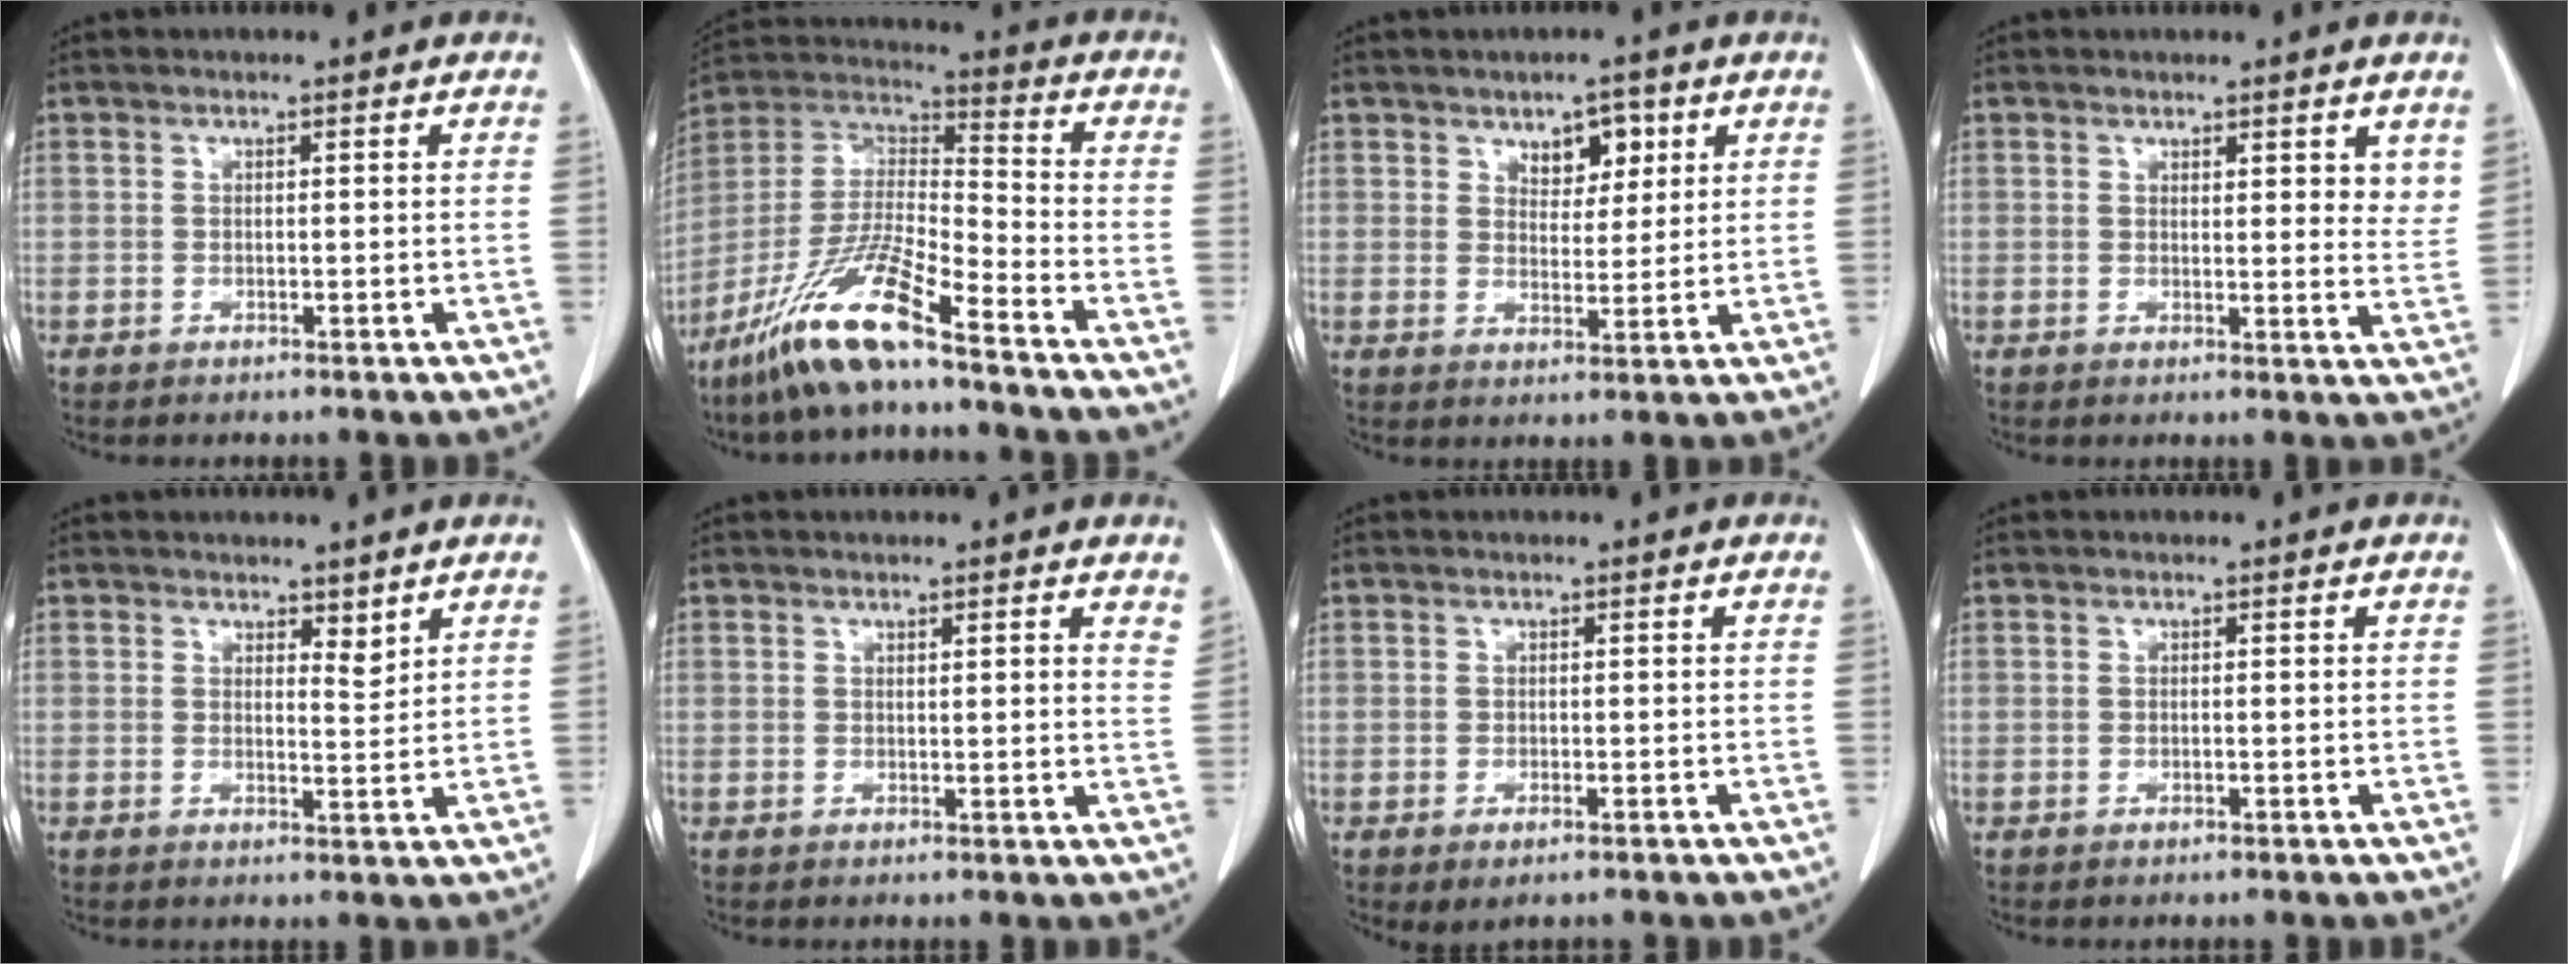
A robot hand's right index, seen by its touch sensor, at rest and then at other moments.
{"total": 14.5, "force": [-10.0, 1.0, 10.4], "torque": [-0.217, -0.013, -0.189]}
{"total": 4.8, "force": [2.5, 2.8, 3.0], "torque": [-0.037, 0.003, 0.040]}
{"total": 4.4, "force": [3.2, 1.2, 2.8], "torque": [-0.027, -0.020, 0.032]}
{"total": 2.4, "force": [1.9, 0.9, 1.2], "torque": [-0.017, -0.010, 0.033]}
{"total": 3.5, "force": [2.8, 0.5, 2.0], "torque": [-0.021, -0.009, 0.020]}
{"total": 2.0, "force": [-1.1, 0.8, 1.5], "torque": [-0.021, -0.004, -0.009]}
{"total": 0.0}